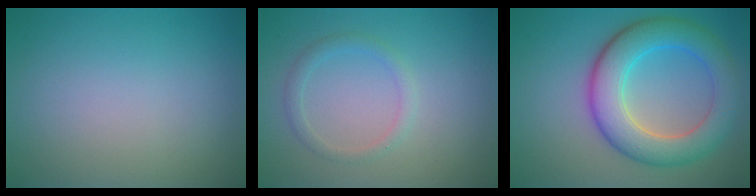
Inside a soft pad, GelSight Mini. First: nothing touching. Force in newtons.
{"total": 1.4, "press": 1.4, "slide": 0.1}
{"total": 7.3, "press": 7.3, "slide": 0.1}